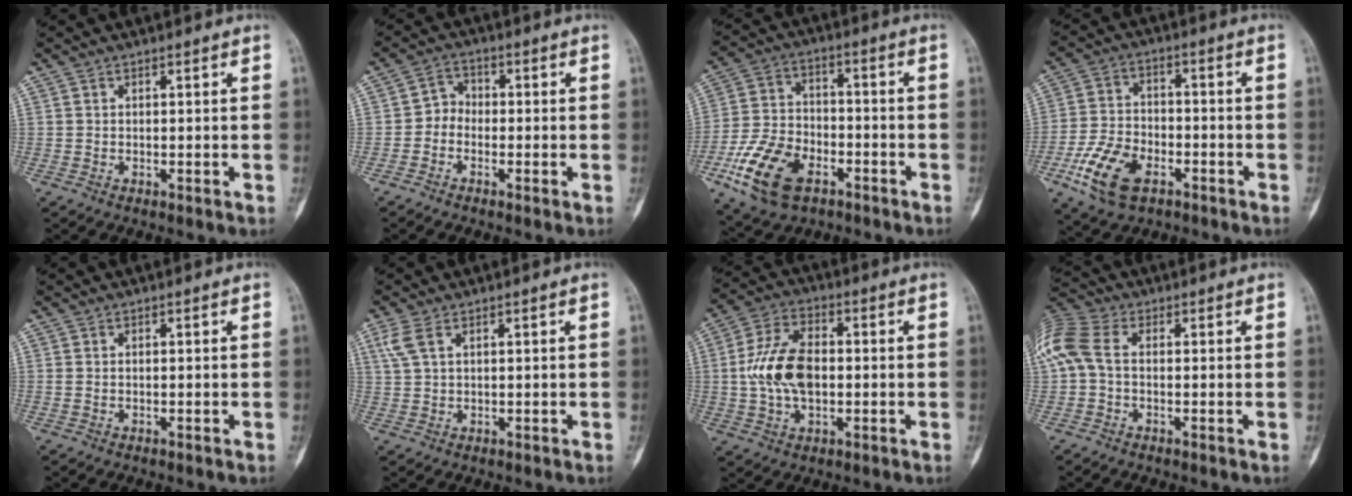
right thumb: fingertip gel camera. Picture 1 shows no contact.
{"total": 3.4, "force": [-1.4, 2.8, 1.3], "torque": [0.003, 0.014, -0.041]}
{"total": 15.1, "force": [-7.4, 9.0, 9.7], "torque": [-0.179, 0.027, -0.133]}
{"total": 12.0, "force": [-5.9, 6.9, 7.9], "torque": [-0.148, 0.017, -0.110]}
{"total": 0.6, "force": [0.0, 0.4, 0.5], "torque": [-0.018, 0.008, 0.006]}
{"total": 3.4, "force": [1.6, 1.6, 2.5], "torque": [-0.070, 0.010, 0.042]}
{"total": 12.2, "force": [-0.1, 7.3, 9.8], "torque": [-0.184, 0.016, -0.005]}
{"total": 9.4, "force": [0.4, 6.0, 7.3], "torque": [-0.182, 0.026, 0.002]}